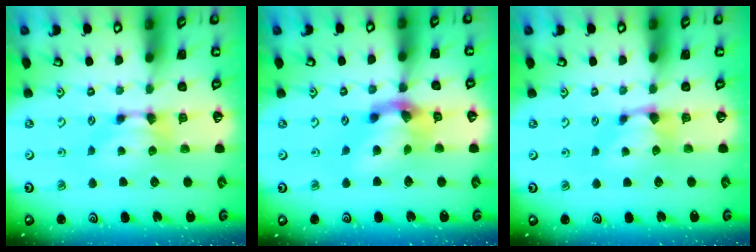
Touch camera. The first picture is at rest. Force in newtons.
{"total": 6.5, "press": 6.0, "slide": 2.3}
{"total": 0.8, "press": 0.2, "slide": 0.8}